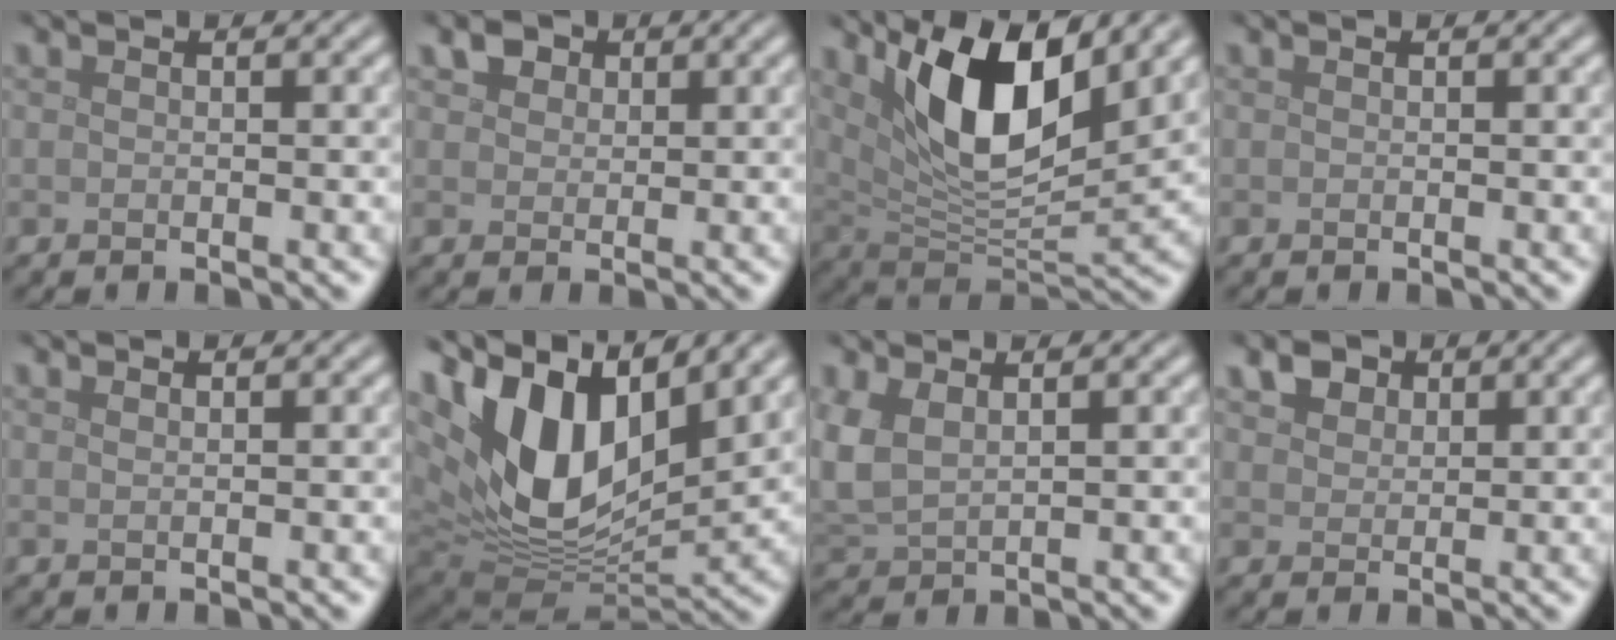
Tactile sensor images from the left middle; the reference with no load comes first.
{"total": 2.1, "force": [1.3, 1.5, 0.8], "torque": [-0.018, 0.002, 0.019]}
{"total": 10.3, "force": [4.7, 3.8, 8.3], "torque": [-0.143, -0.010, 0.088]}
{"total": 0.0}
{"total": 0.7, "force": [0.5, 0.3, 0.5], "torque": [-0.003, 0.000, 0.001]}
{"total": 13.8, "force": [5.4, 7.4, 10.3], "torque": [-0.193, 0.004, 0.098]}
{"total": 3.3, "force": [1.4, 1.7, 2.5], "torque": [-0.073, 0.004, 0.031]}
{"total": 2.6, "force": [1.8, 1.6, 1.0], "torque": [-0.024, -0.002, 0.036]}